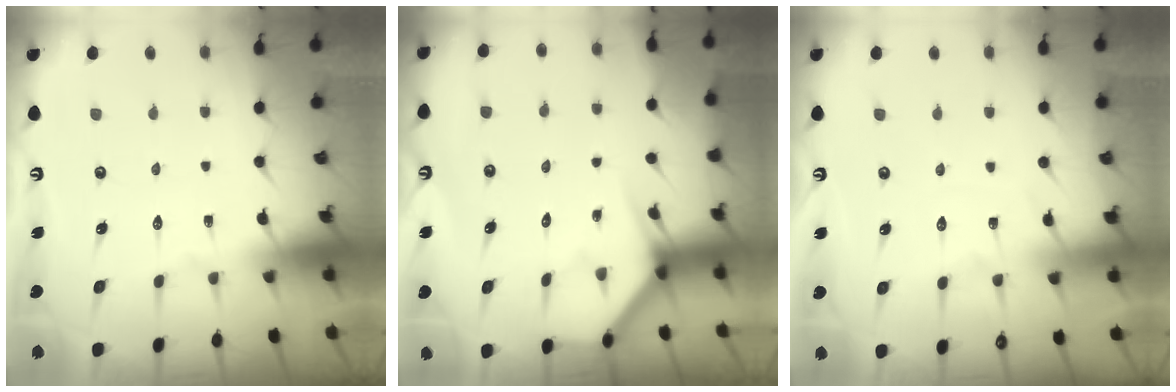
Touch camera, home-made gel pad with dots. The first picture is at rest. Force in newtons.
{"total": 3.7, "press": 3.7, "slide": 0.3}
{"total": 5.3, "press": 5.2, "slide": 0.8}